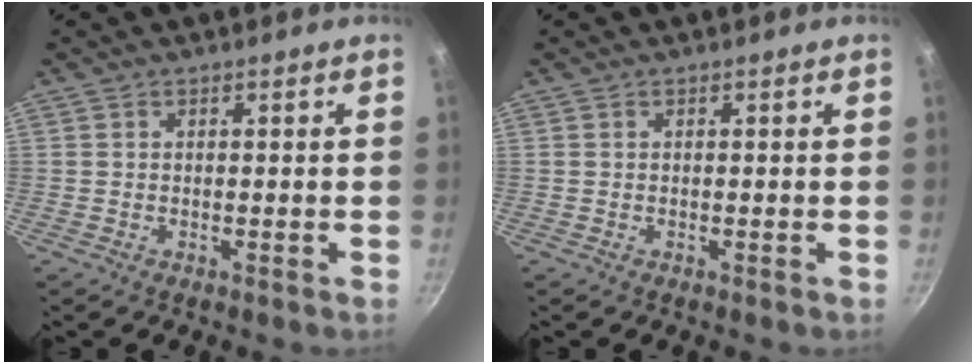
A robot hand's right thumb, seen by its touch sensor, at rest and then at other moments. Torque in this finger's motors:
{"motor_torque": [-0.05, 0.01, 0.00, 0.00, 0.00]}